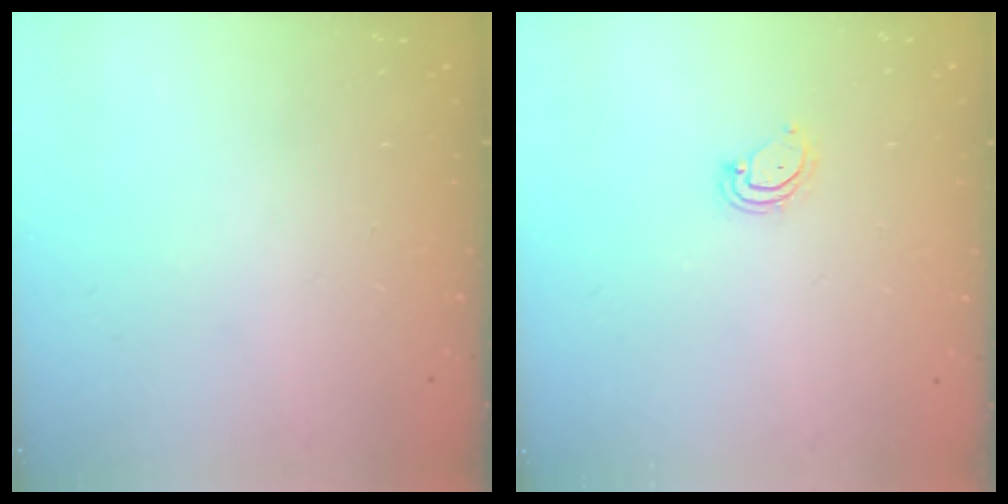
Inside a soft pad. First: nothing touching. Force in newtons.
{"total": 4.2, "press": 4.1, "slide": 0.5}